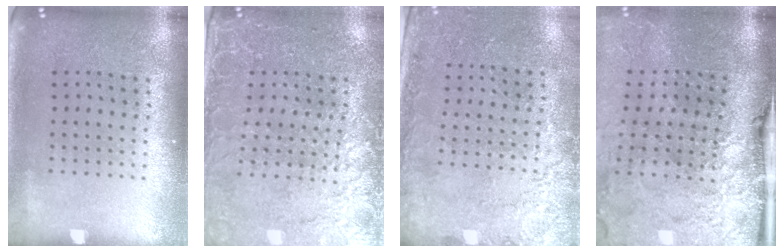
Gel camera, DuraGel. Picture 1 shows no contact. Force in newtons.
{"total": 3.1, "press": 2.9, "slide": 0.9}
{"total": 2.6, "press": 2.3, "slide": 1.2}
{"total": 5.1, "press": 3.8, "slide": 3.3}